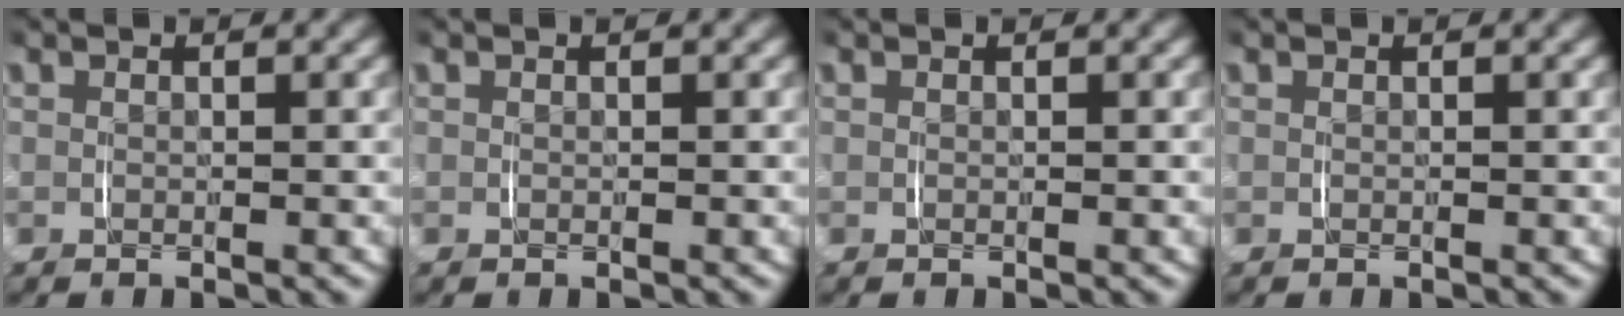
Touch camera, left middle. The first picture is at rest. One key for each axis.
{"total": 0.0}
{"total": 0.0}
{"total": 0.0}